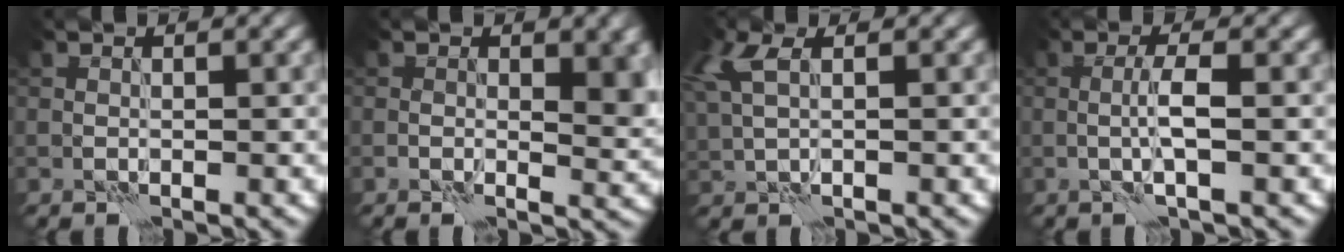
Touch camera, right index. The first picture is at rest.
{"total": 4.5, "force": [0.4, 2.4, 3.8], "torque": [-0.044, 0.001, 0.003]}
{"total": 3.6, "force": [1.3, 1.6, 2.9], "torque": [-0.074, 0.012, 0.028]}
{"total": 2.3, "force": [-0.3, 0.1, 2.3], "torque": [-0.046, 0.004, -0.008]}